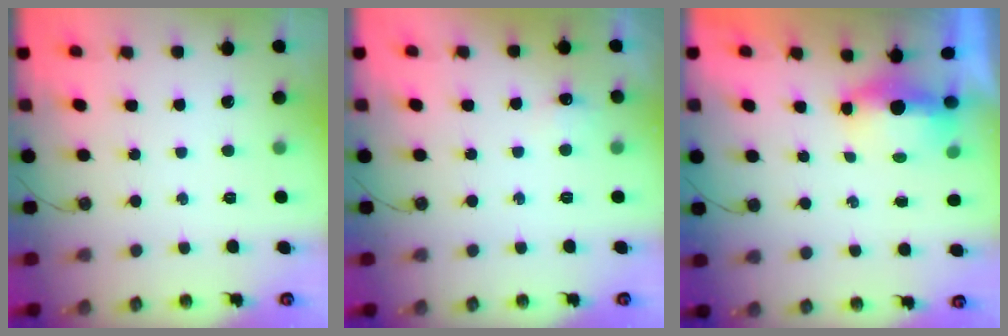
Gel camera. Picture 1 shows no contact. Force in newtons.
{"total": 4.8, "press": 4.0, "slide": 2.7}
{"total": 13.2, "press": 6.4, "slide": 11.6}